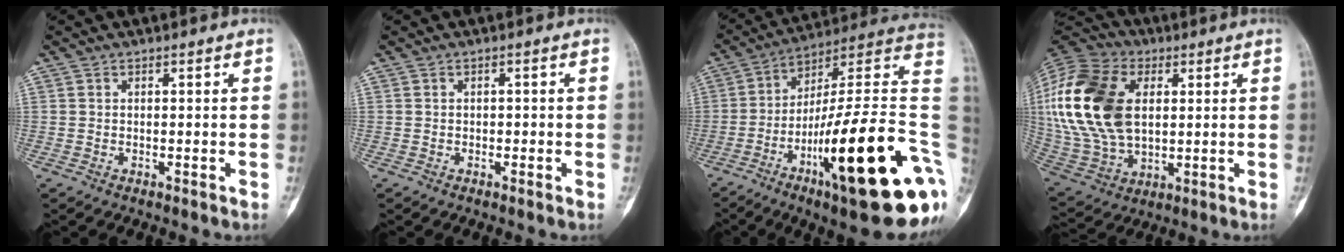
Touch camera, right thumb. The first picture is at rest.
{"total": 0.7, "force": [-0.2, 0.6, 0.2], "torque": [0.006, 0.004, -0.005]}
{"total": 30.6, "force": [-7.7, 6.4, 28.9], "torque": [-0.356, 0.049, -0.123]}
{"total": 26.8, "force": [5.0, 17.2, 20.0], "torque": [-0.435, 0.004, 0.096]}